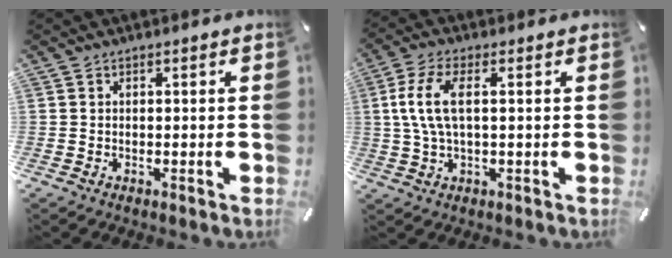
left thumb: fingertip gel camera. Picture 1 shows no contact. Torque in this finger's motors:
{"motor_torque": [1.10, 1.09, 1.15, -0.13, 0.17]}